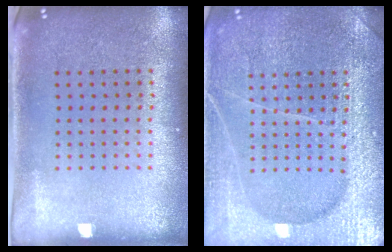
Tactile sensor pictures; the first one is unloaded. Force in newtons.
{"total": 6.7, "press": 6.6, "slide": 0.9}